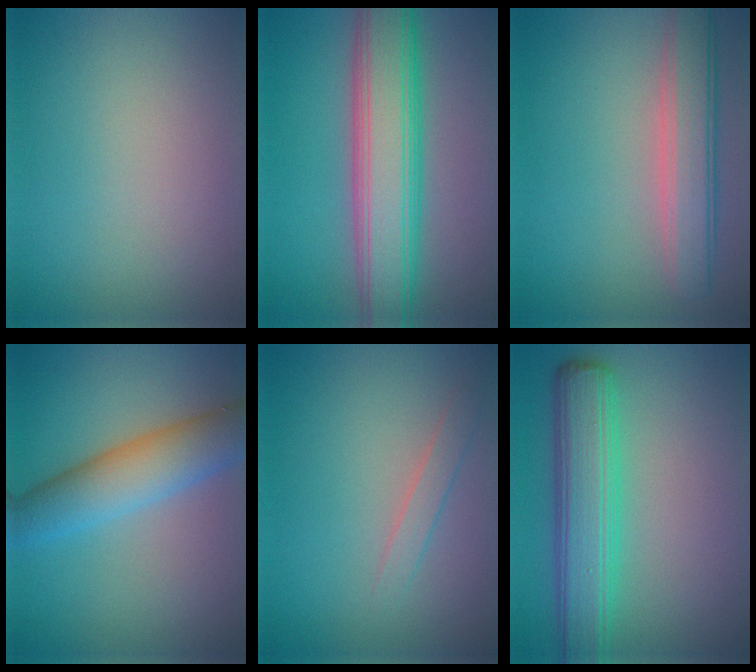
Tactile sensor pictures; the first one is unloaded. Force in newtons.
{"total": 8.9, "press": 8.9, "slide": 0.4}
{"total": 4.7, "press": 4.7, "slide": 0.5}
{"total": 5.8, "press": 5.7, "slide": 0.3}
{"total": 1.5, "press": 1.5, "slide": 0.1}
{"total": 6.5, "press": 6.5, "slide": 0.1}